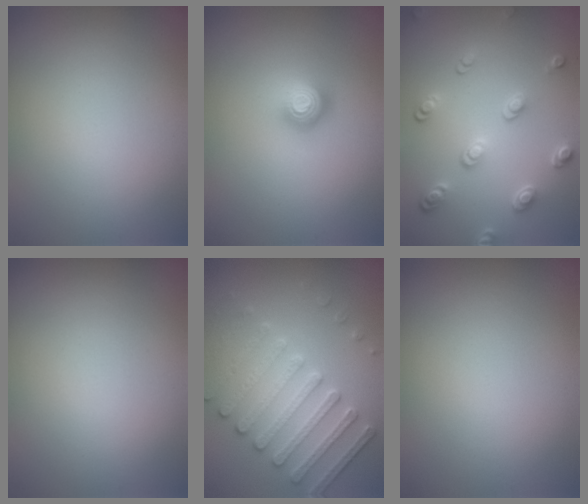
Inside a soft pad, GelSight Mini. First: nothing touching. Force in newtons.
{"total": 2.2, "press": 1.5, "slide": 1.6}
{"total": 3.7, "press": 2.9, "slide": 2.4}
{"total": 0.0}
{"total": 4.2, "press": 4.2, "slide": 0.5}
{"total": 0.0}